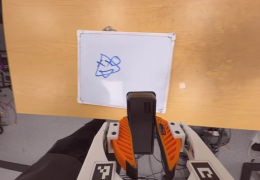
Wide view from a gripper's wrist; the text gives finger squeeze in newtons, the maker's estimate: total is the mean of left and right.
{"total": 6.8, "left": 5.1, "right": 8.5}